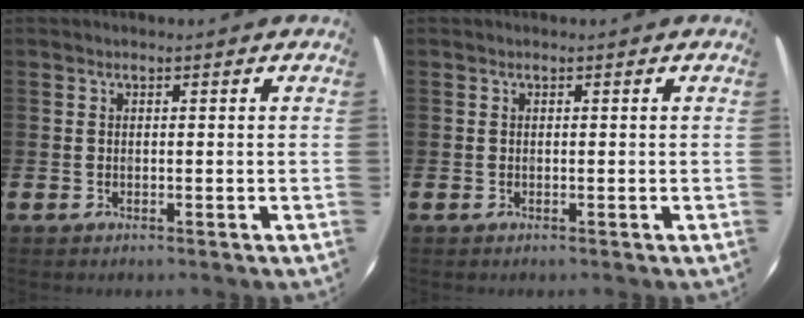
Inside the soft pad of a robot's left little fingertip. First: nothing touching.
{"total": 0.0}